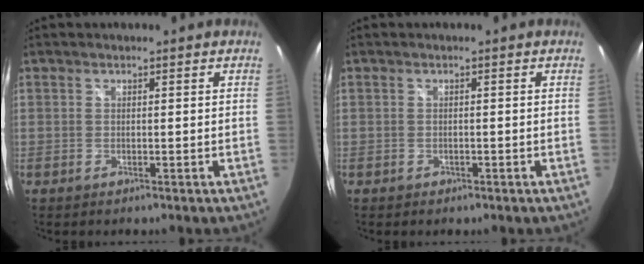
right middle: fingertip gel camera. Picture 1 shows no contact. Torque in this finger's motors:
{"motor_torque": [-0.21, 0.05, -0.01, -0.01]}